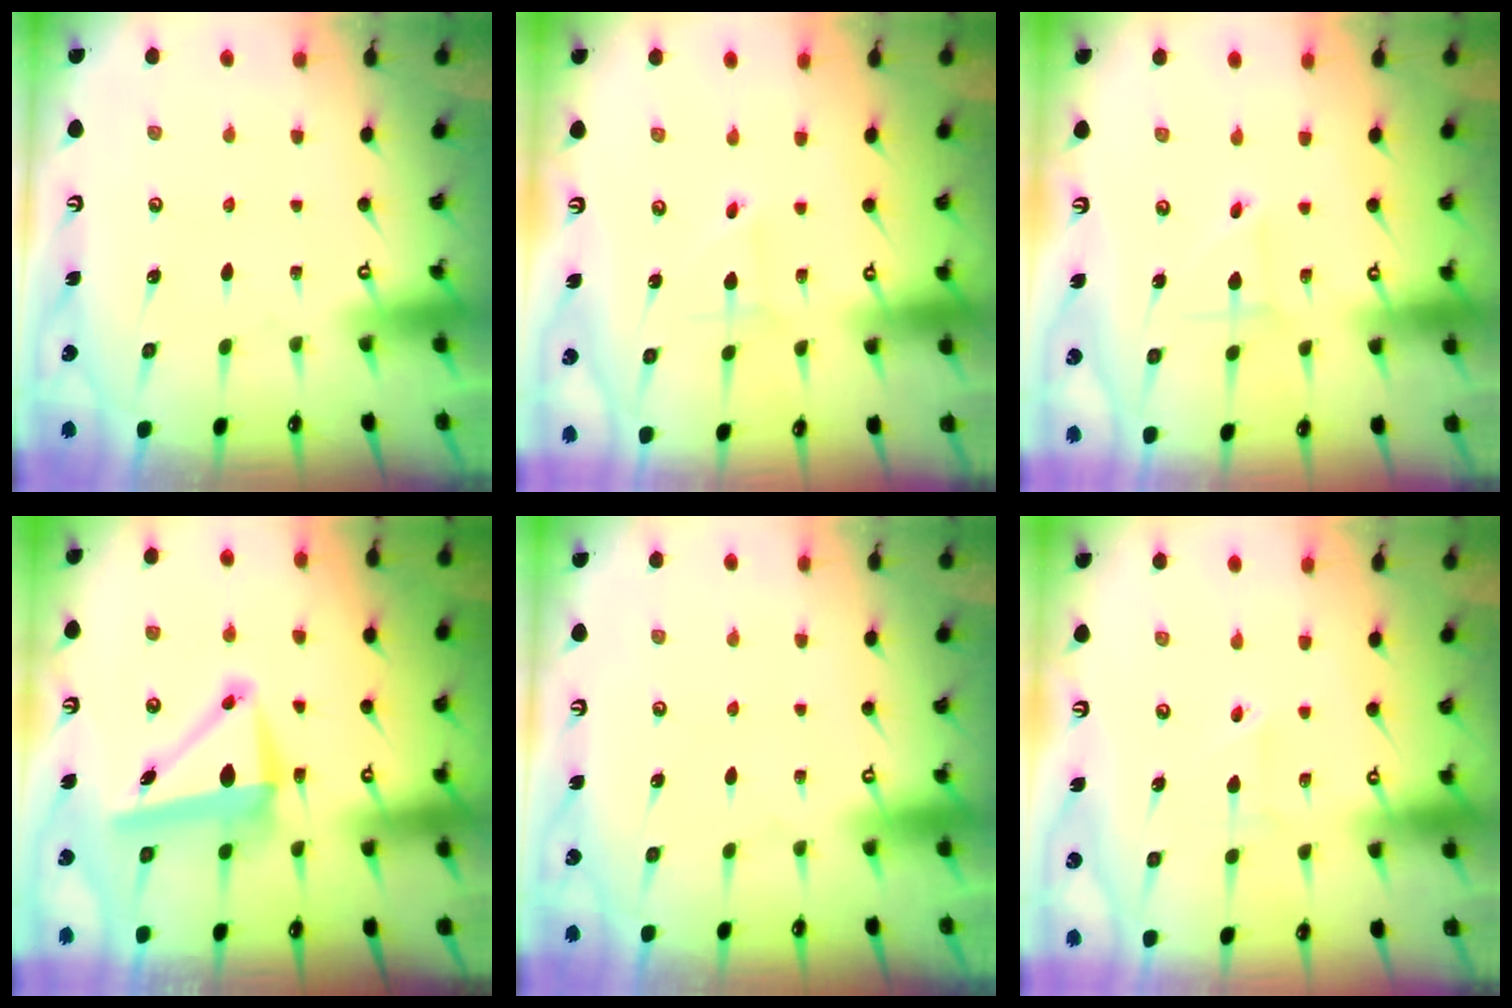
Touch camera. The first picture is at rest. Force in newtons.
{"total": 0.7, "press": 0.7, "slide": 0.0}
{"total": 1.9, "press": 1.9, "slide": 0.2}
{"total": 10.3, "press": 9.8, "slide": 3.2}
{"total": 0.0}
{"total": 1.5, "press": 1.5, "slide": 0.2}